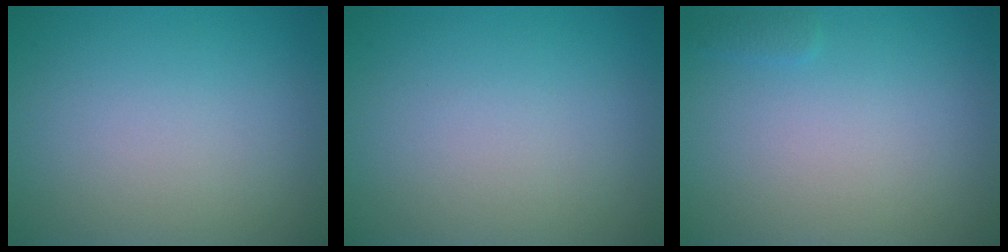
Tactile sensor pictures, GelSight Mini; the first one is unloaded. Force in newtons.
{"total": 0.0}
{"total": 0.5, "press": 0.5, "slide": 0.1}